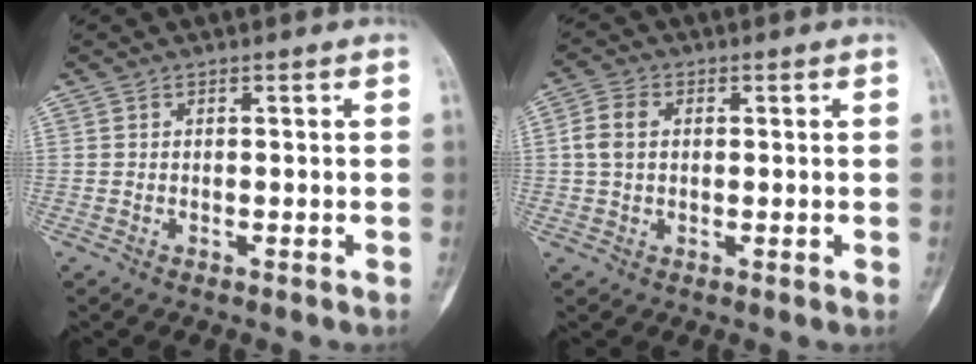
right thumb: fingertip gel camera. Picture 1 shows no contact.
{"total": 4.6, "force": [0.6, 3.4, 3.1], "torque": [-0.066, 0.011, 0.008]}